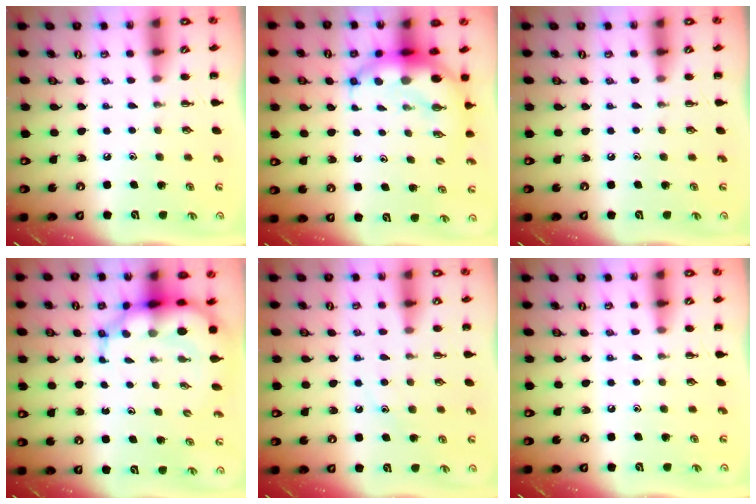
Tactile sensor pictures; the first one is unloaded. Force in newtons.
{"total": 9.4, "press": 9.1, "slide": 2.4}
{"total": 0.0}
{"total": 9.1, "press": 8.7, "slide": 2.6}
{"total": 8.6, "press": 8.5, "slide": 1.3}
{"total": 6.0, "press": 5.7, "slide": 2.1}